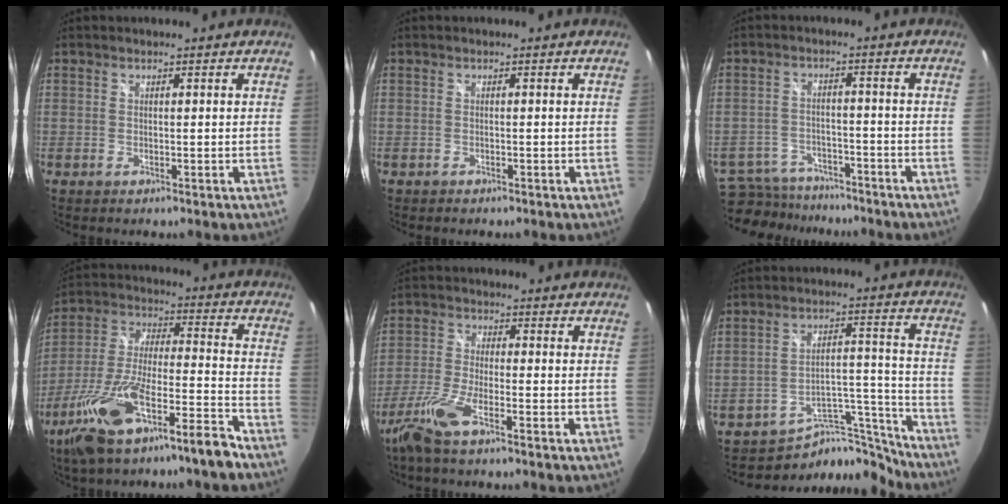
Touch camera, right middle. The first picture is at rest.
{"total": 0.7, "force": [-0.6, 0.3, 0.1], "torque": [-0.006, 0.001, -0.009]}
{"total": 11.6, "force": [-9.8, 5.4, 3.1], "torque": [-0.087, 0.003, -0.143]}
{"total": 18.2, "force": [-12.8, 2.9, 12.7], "torque": [-0.248, -0.006, -0.228]}
{"total": 7.7, "force": [-5.2, 0.9, 5.6], "torque": [-0.132, -0.010, -0.106]}
{"total": 12.8, "force": [-11.8, 4.4, 2.3], "torque": [-0.020, 0.058, -0.173]}